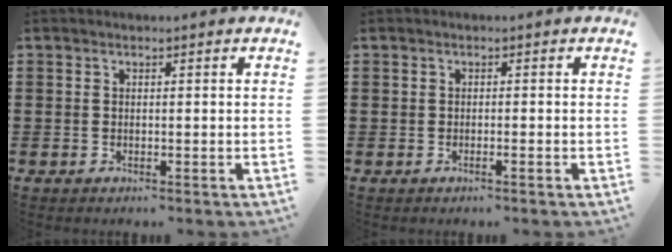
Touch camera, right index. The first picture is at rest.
{"total": 0.7, "force": [-0.4, -0.3, 0.6], "torque": [-0.011, -0.007, -0.005]}